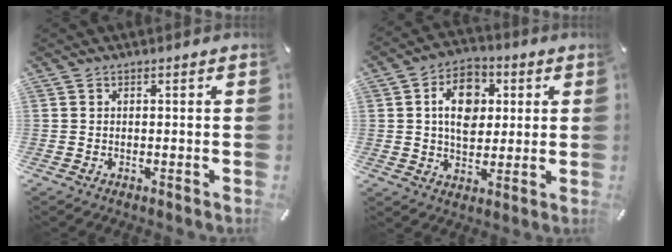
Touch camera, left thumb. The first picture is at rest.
{"total": 11.1, "force": [2.1, 8.2, 7.1], "torque": [-0.101, 0.006, 0.036]}